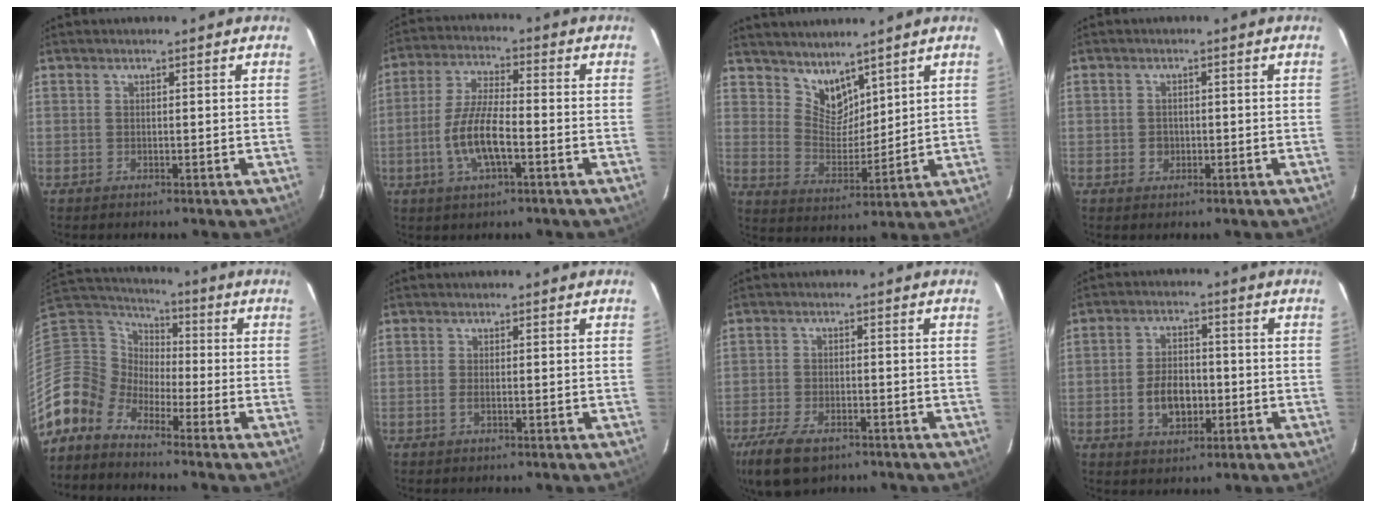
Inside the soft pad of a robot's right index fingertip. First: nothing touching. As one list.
[{"total": 9.7, "force": [-3.3, 2.9, 8.7], "torque": [-0.177, -0.002, -0.063]}, {"total": 7.2, "force": [5.9, 3.5, 2.3], "torque": [-0.030, -0.002, 0.119]}, {"total": 2.0, "force": [-0.4, 1.9, 0.5], "torque": [-0.008, 0.003, -0.003]}, {"total": 8.5, "force": [-6.6, 5.0, 2.0], "torque": [-0.042, 0.028, -0.162]}, {"total": 1.1, "force": [-0.3, 0.4, 0.9], "torque": [-0.021, -0.001, -0.006]}, {"total": 10.2, "force": [-6.9, 4.6, 5.9], "torque": [-0.150, -0.025, -0.124]}, {"total": 7.7, "force": [-2.0, 5.0, 5.5], "torque": [-0.105, 0.010, -0.024]}]